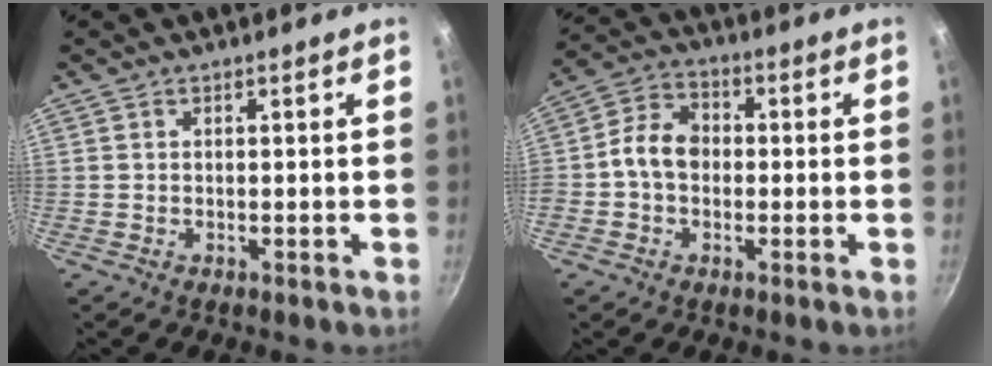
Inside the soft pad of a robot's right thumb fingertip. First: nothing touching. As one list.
[{"total": 7.8, "force": [-0.6, 6.0, 4.9], "torque": [-0.065, 0.024, -0.028]}]